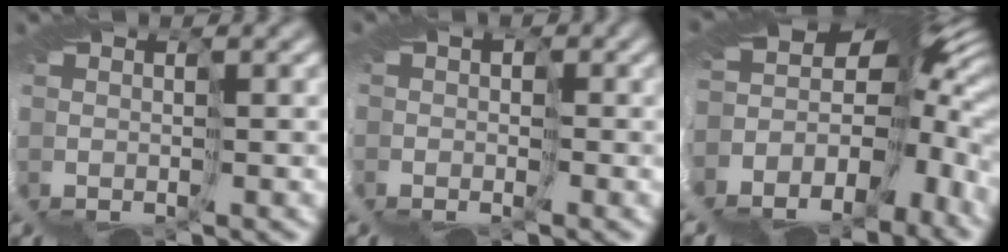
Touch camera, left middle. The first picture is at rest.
{"total": 2.9, "force": [-0.2, 2.6, 1.4], "torque": [-0.020, 0.004, -0.013]}
{"total": 11.2, "force": [-3.0, 5.5, 9.3], "torque": [-0.125, -0.012, -0.004]}